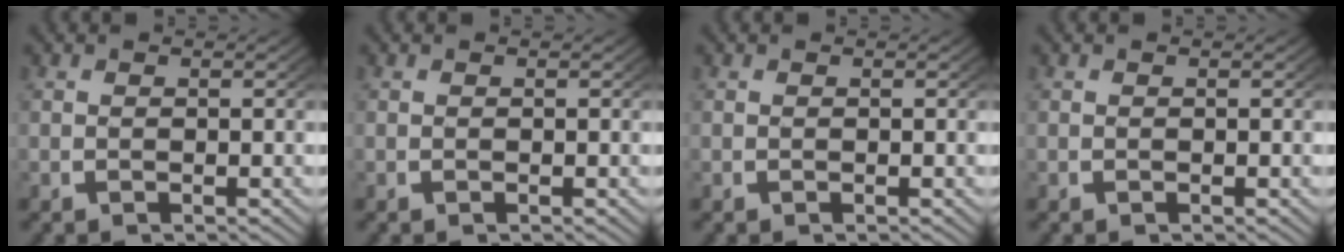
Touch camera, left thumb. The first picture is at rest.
{"total": 0.0}
{"total": 0.0}
{"total": 0.0}